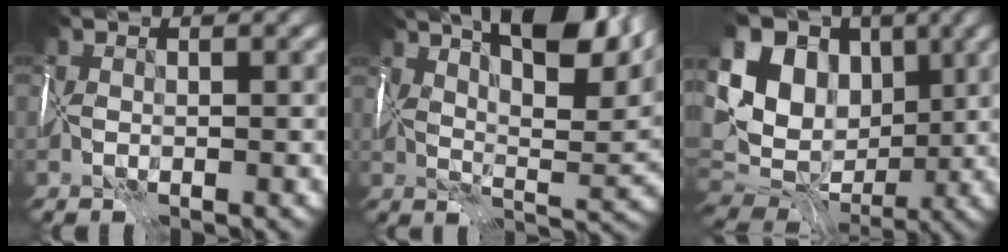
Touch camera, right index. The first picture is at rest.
{"total": 13.1, "force": [7.8, 4.1, 9.6], "torque": [-0.133, 0.022, 0.111]}
{"total": 15.2, "force": [3.4, 12.4, 8.2], "torque": [-0.183, 0.027, 0.058]}